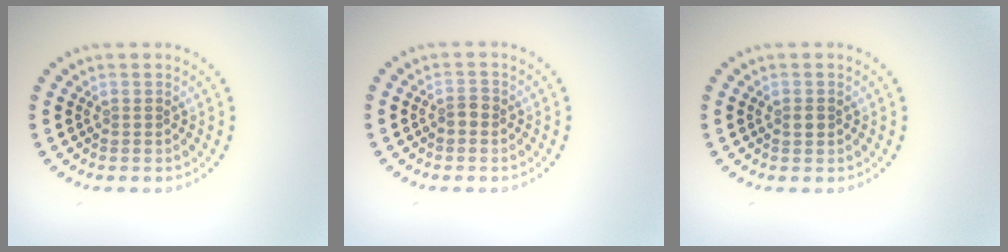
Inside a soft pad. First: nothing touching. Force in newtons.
{"total": 1.1, "press": 1.0, "slide": 0.2}
{"total": 1.1, "press": 1.1, "slide": 0.2}